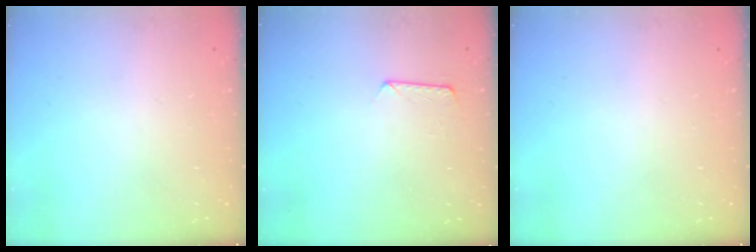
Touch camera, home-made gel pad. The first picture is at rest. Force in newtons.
{"total": 6.2, "press": 6.2, "slide": 0.5}
{"total": 0.0}